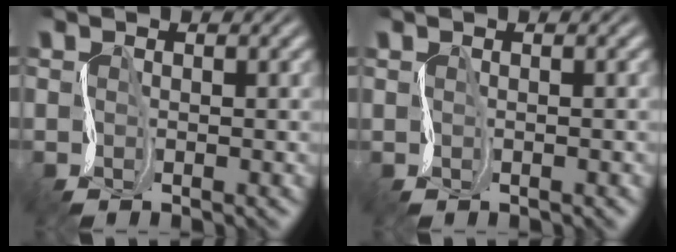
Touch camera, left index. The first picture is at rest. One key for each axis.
{"total": 0.7, "fx": 0.3, "fy": 0.3, "fz": 0.5, "tx": 0.005, "ty": 0.005, "tz": 0.007}